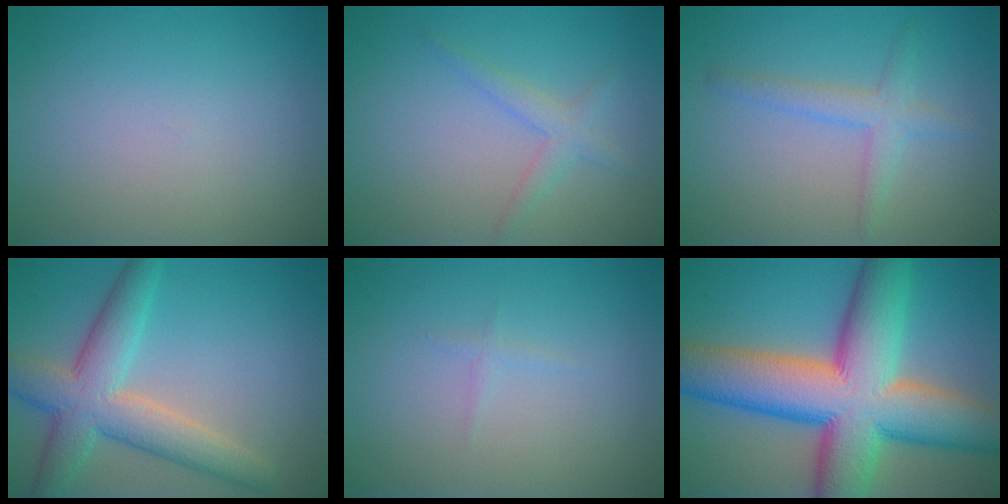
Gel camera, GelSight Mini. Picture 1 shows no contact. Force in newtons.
{"total": 1.8, "press": 1.8, "slide": 0.1}
{"total": 2.4, "press": 2.4, "slide": 0.2}
{"total": 6.8, "press": 6.8, "slide": 0.1}
{"total": 1.0, "press": 0.9, "slide": 0.2}
{"total": 15.9, "press": 15.8, "slide": 0.5}